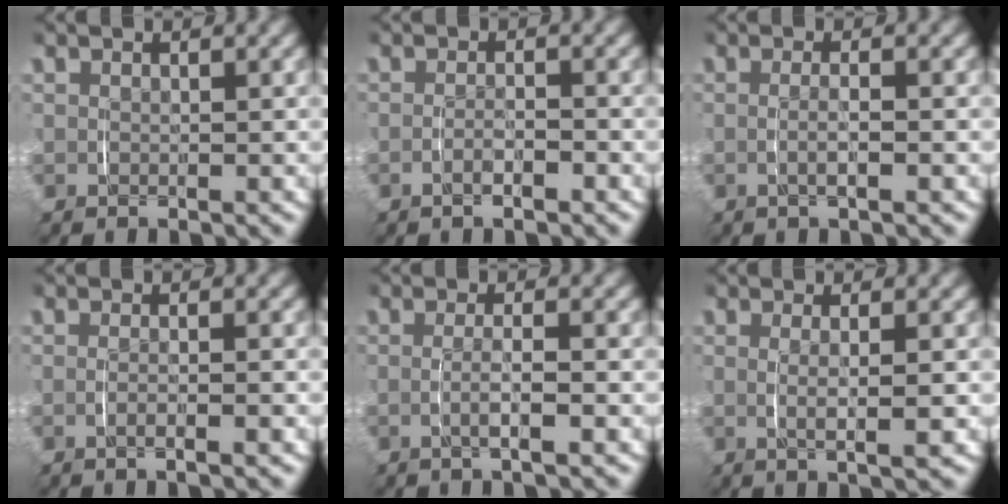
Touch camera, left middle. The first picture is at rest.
{"total": 1.6, "force": [-1.1, 0.4, 1.1], "torque": [-0.020, 0.000, -0.018]}
{"total": 1.6, "force": [-0.5, 0.0, 1.6], "torque": [-0.027, -0.003, -0.007]}
{"total": 1.3, "force": [-0.6, -0.2, 1.1], "torque": [-0.023, -0.002, -0.010]}
{"total": 2.1, "force": [-0.7, 0.0, 2.0], "torque": [-0.034, -0.001, -0.012]}
{"total": 2.6, "force": [0.1, 0.2, 2.6], "torque": [-0.042, -0.003, 0.005]}